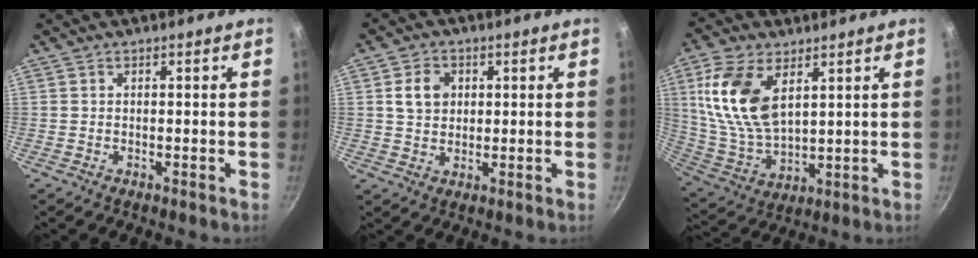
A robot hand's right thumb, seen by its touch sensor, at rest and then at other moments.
{"total": 5.7, "force": [1.4, 4.5, 3.1], "torque": [-0.040, 0.003, 0.023]}
{"total": 15.8, "force": [5.7, 8.6, 11.9], "torque": [-0.230, -0.022, 0.123]}